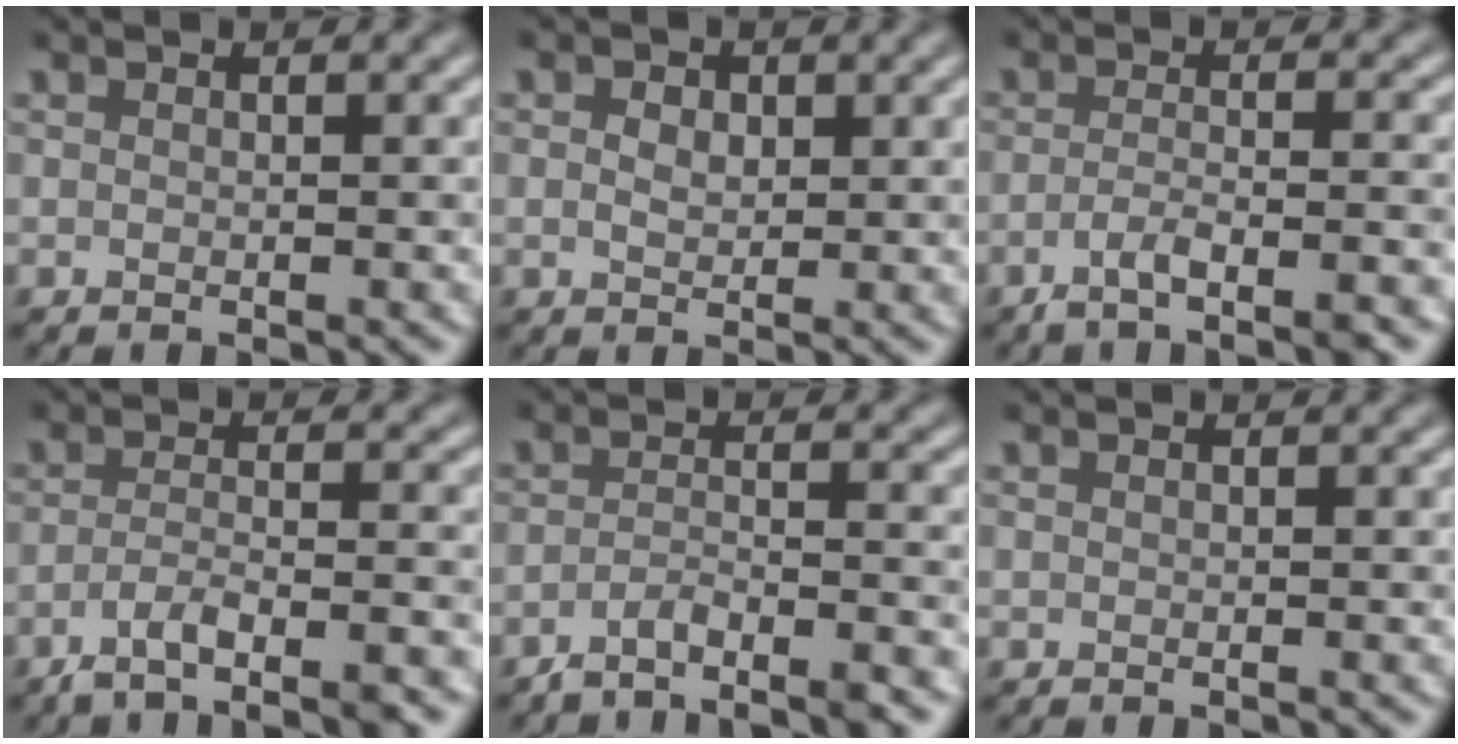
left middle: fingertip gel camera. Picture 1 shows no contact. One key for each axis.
{"total": 1.8, "fx": 0.5, "fy": 1.3, "fz": 1.1, "tx": -0.017, "ty": -0.004, "tz": 0.008}
{"total": 3.9, "fx": -2.3, "fy": 0.9, "fz": 3.0, "tx": -0.047, "ty": 0.000, "tz": -0.051}
{"total": 4.9, "fx": -3.2, "fy": 1.1, "fz": 3.5, "tx": -0.054, "ty": -0.001, "tz": -0.059}
{"total": 3.6, "fx": -2.7, "fy": 0.7, "fz": 2.2, "tx": -0.034, "ty": 0.002, "tz": -0.055}
{"total": 0.0}